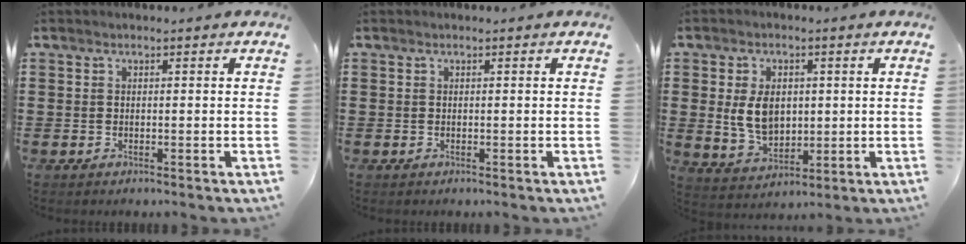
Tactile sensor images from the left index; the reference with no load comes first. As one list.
[{"total": 0.0}, {"total": 6.7, "force": [0.9, 4.6, 4.8], "torque": [-0.107, 0.006, 0.011]}]